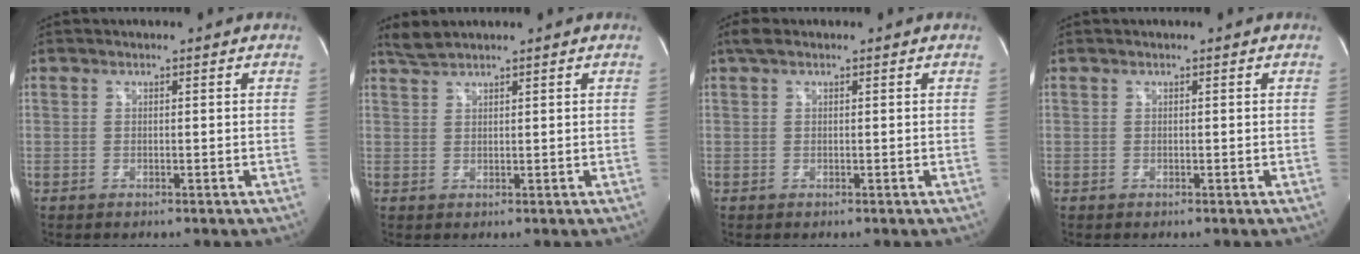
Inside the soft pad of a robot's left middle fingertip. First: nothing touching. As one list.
[{"total": 2.0, "force": [2.0, -0.3, 0.3], "torque": [-0.013, 0.010, 0.047]}, {"total": 1.0, "force": [0.7, 0.4, 0.6], "torque": [-0.017, 0.018, 0.013]}, {"total": 0.0}]